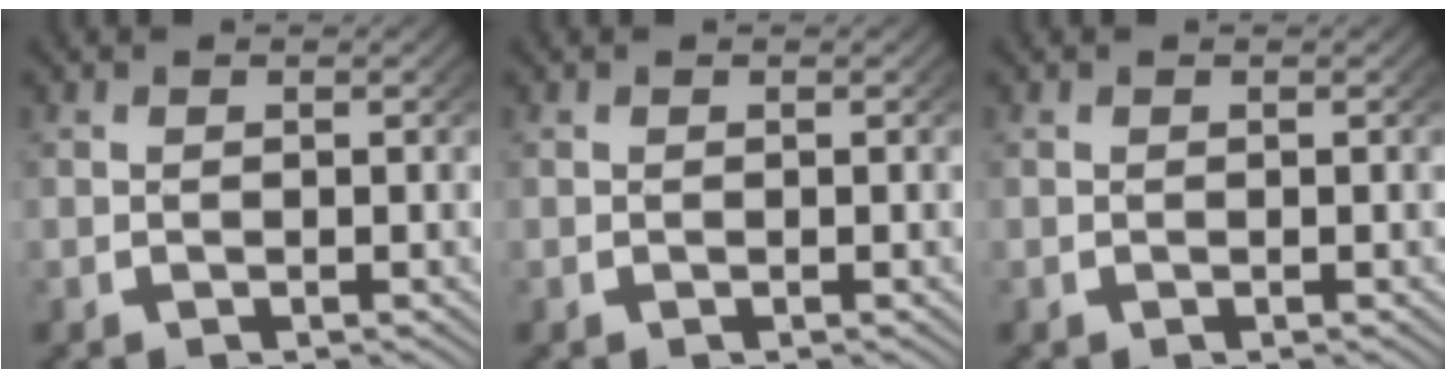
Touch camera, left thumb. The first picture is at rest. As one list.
[{"total": 0.0}, {"total": 0.0}]